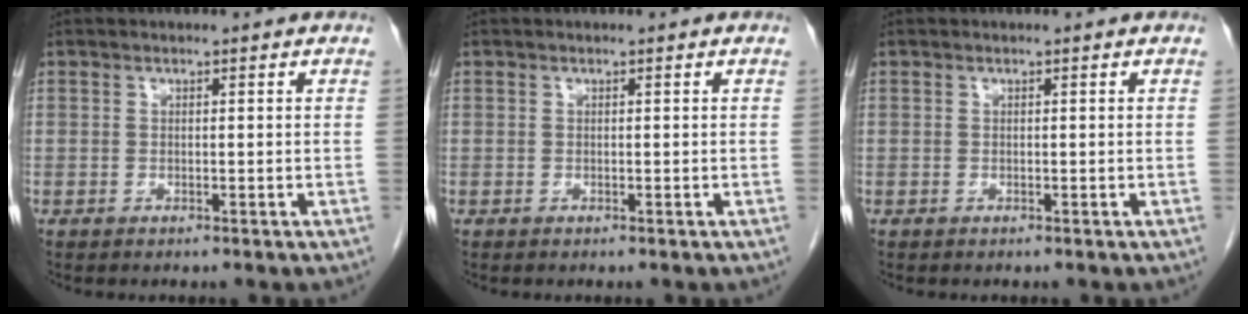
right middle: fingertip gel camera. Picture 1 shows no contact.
{"total": 0.0}
{"total": 0.0}